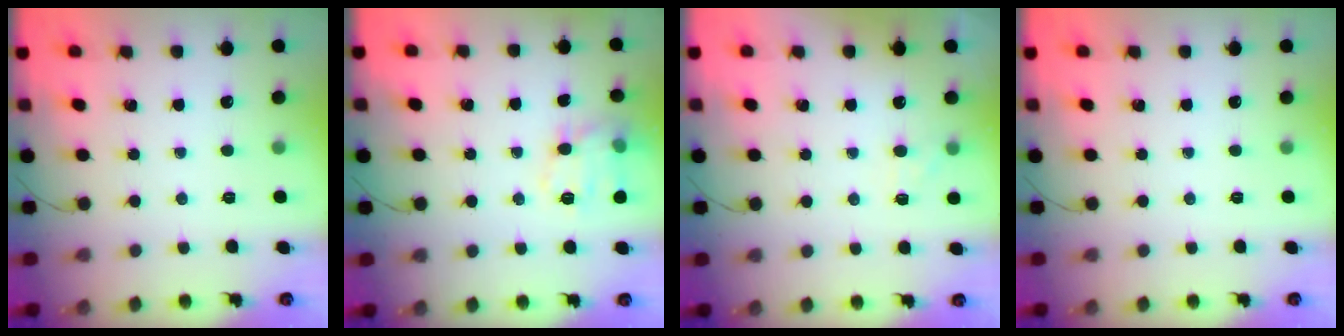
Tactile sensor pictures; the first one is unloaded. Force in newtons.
{"total": 11.8, "press": 11.8, "slide": 0.5}
{"total": 5.0, "press": 4.9, "slide": 1.3}
{"total": 0.0}